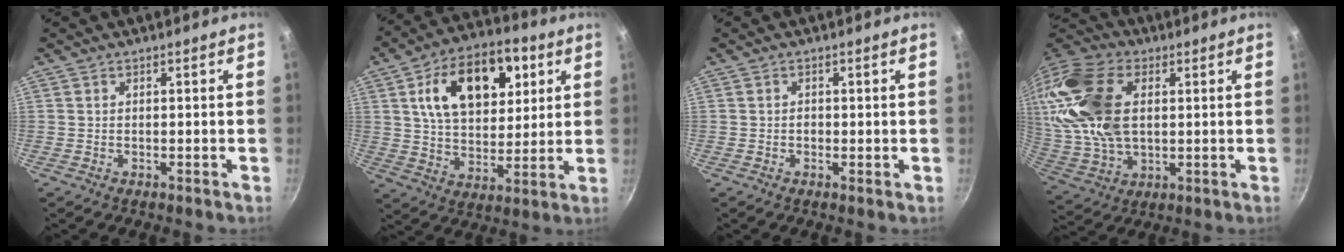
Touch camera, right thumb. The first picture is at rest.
{"total": 19.6, "force": [6.8, 11.8, 14.1], "torque": [-0.188, -0.008, 0.111]}
{"total": 1.2, "force": [0.3, 0.4, 1.0], "torque": [-0.017, -0.002, 0.005]}
{"total": 27.0, "force": [6.1, 16.8, 20.3], "torque": [-0.489, 0.021, 0.119]}